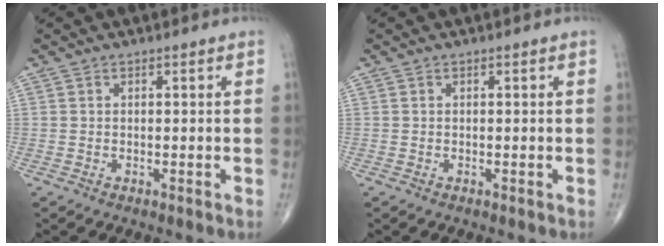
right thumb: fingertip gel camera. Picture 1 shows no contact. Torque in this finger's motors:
{"motor_torque": [0.03, 0.03, -0.06, 0.06, 0.00]}